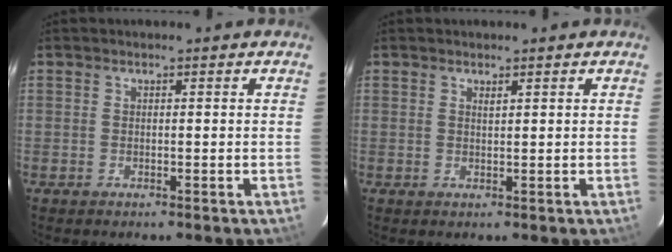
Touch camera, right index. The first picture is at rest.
{"total": 0.9, "force": [0.6, 0.3, 0.6], "torque": [-0.009, 0.002, 0.012]}